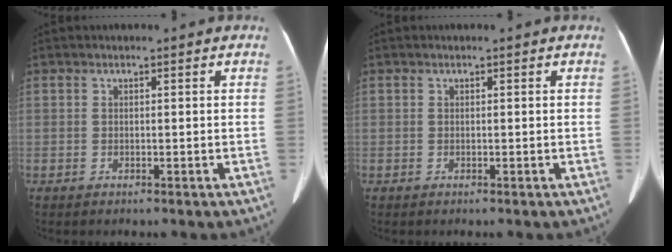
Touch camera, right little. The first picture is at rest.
{"total": 0.0}